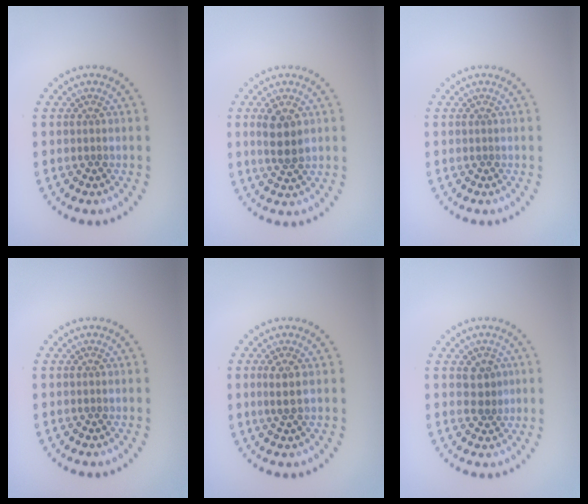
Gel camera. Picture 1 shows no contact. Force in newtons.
{"total": 2.8, "press": 2.6, "slide": 0.8}
{"total": 0.0}
{"total": 0.0}
{"total": 1.5, "press": 1.3, "slide": 0.9}
{"total": 2.0, "press": 1.9, "slide": 0.6}